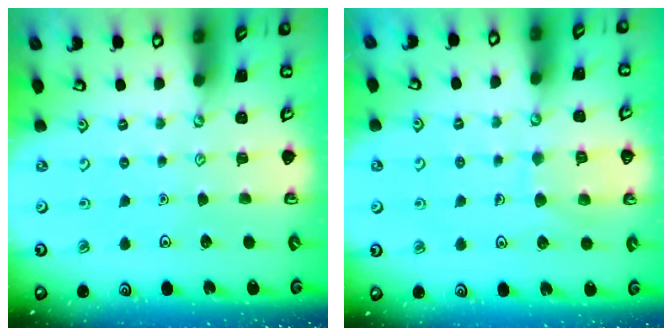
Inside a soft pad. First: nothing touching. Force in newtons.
{"total": 7.5, "press": 7.5, "slide": 0.7}